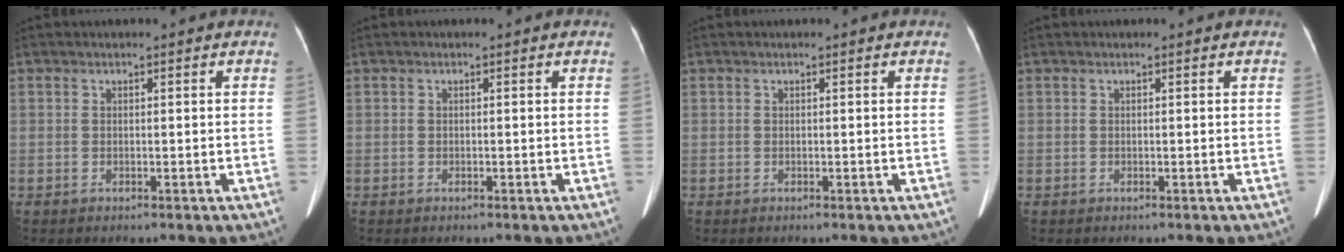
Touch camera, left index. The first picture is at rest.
{"total": 0.0}
{"total": 0.0}
{"total": 0.0}